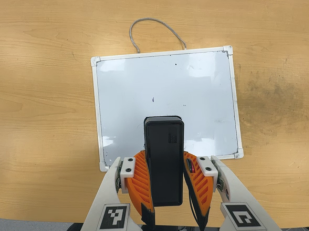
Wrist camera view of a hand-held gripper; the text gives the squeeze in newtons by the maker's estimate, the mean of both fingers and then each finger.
{"total": 7.0, "left": 6.4, "right": 7.6}